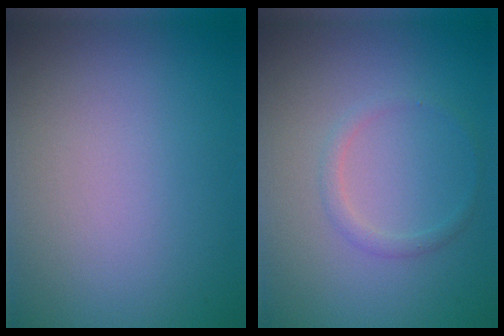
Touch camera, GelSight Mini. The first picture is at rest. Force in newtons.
{"total": 1.2, "press": 1.2, "slide": 0.1}